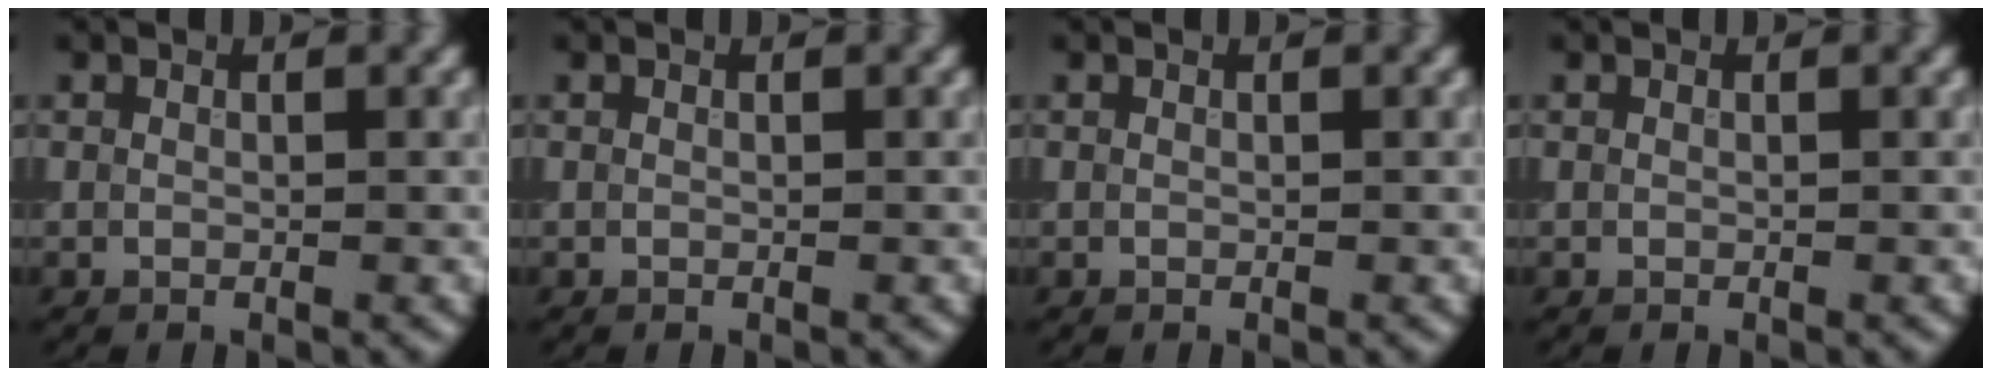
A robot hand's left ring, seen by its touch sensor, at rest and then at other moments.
{"total": 0.0}
{"total": 0.0}
{"total": 0.0}